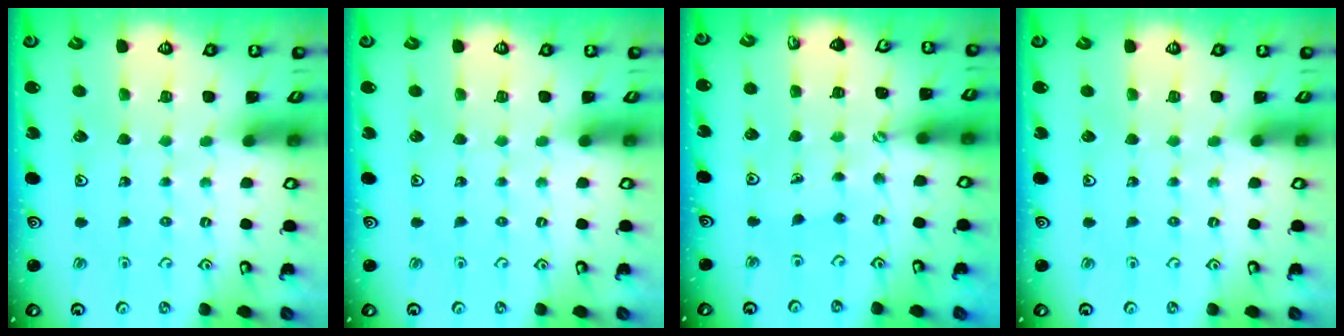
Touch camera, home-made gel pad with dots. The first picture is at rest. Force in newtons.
{"total": 0.0}
{"total": 2.2, "press": 1.4, "slide": 1.6}
{"total": 0.0}